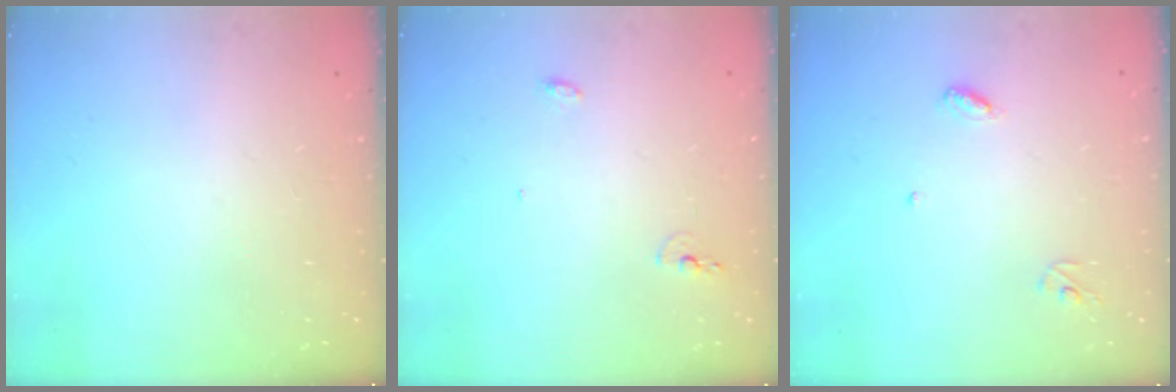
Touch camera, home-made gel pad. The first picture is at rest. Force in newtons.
{"total": 4.3, "press": 4.2, "slide": 0.9}
{"total": 3.9, "press": 3.9, "slide": 0.3}